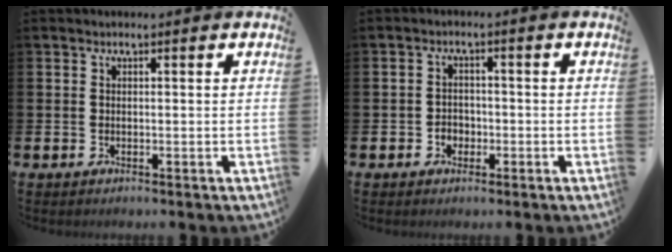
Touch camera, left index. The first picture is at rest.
{"total": 2.1, "force": [-0.9, 1.8, 0.7], "torque": [-0.015, 0.004, -0.021]}